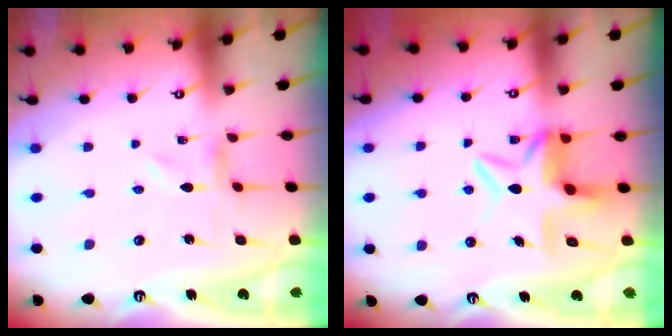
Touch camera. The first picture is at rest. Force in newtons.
{"total": 7.2, "press": 7.1, "slide": 1.3}